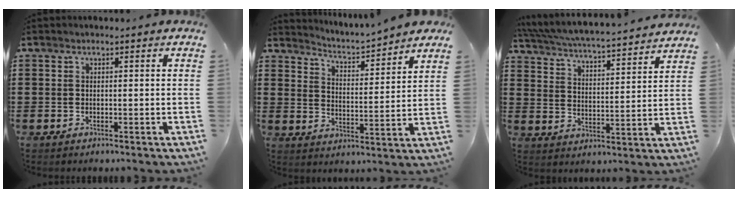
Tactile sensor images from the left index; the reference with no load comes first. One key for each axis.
{"total": 3.2, "fx": 3.2, "fy": -0.2, "fz": 0.4, "tx": -0.030, "ty": -0.034, "tz": 0.045}
{"total": 4.9, "fx": 4.7, "fy": -0.5, "fz": 1.4, "tx": -0.051, "ty": -0.039, "tz": 0.074}